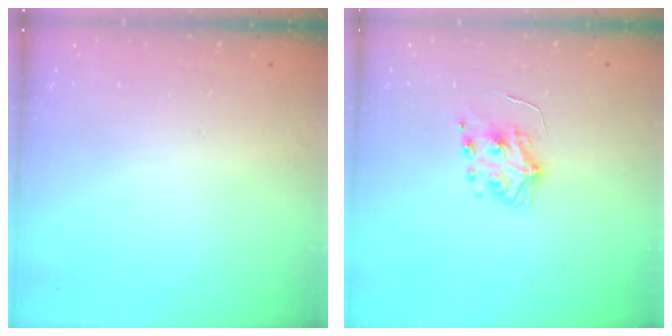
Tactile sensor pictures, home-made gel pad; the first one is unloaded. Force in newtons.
{"total": 5.9, "press": 5.9, "slide": 0.6}